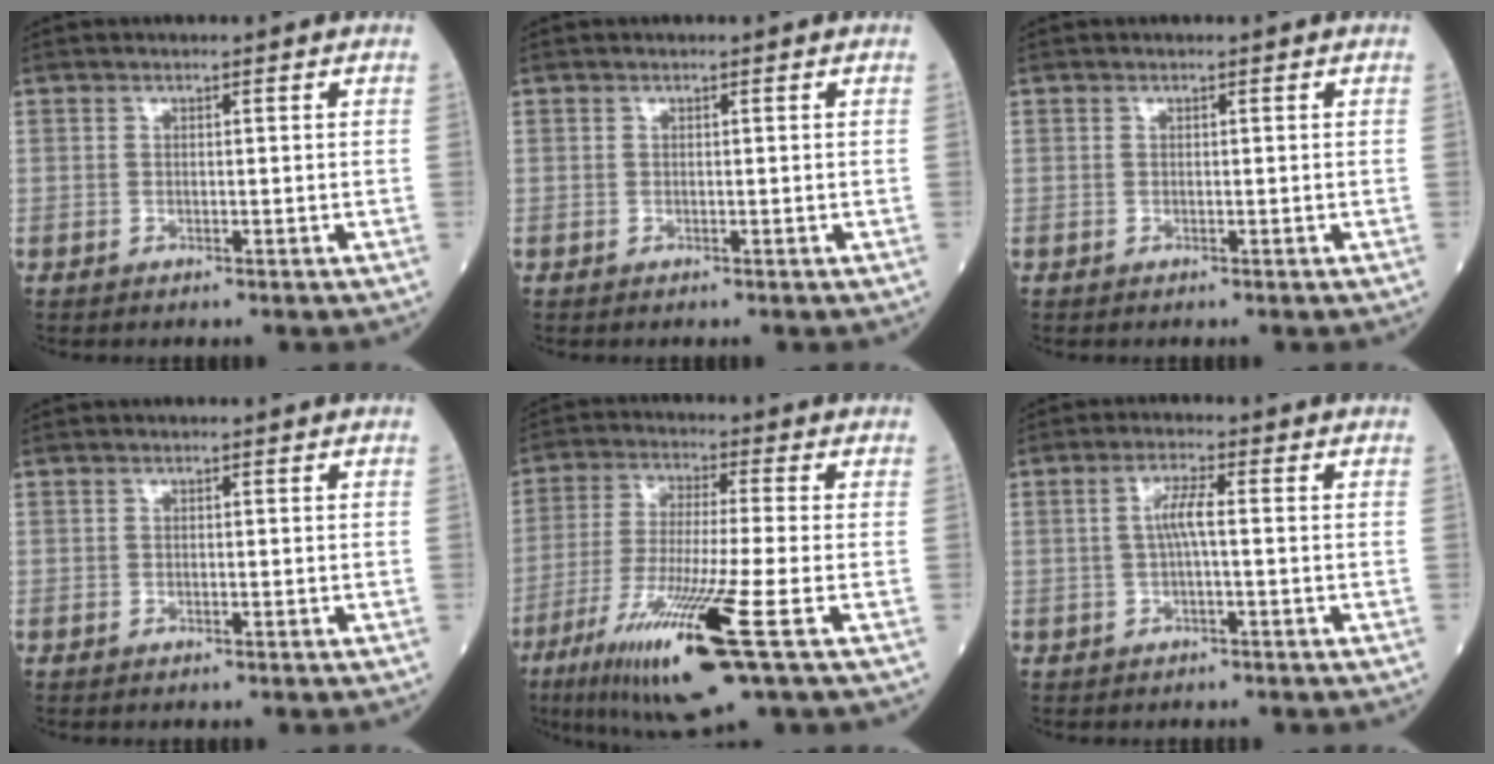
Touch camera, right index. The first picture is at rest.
{"total": 0.0}
{"total": 0.0}
{"total": 0.0}
{"total": 16.2, "force": [-7.3, 0.1, 14.5], "torque": [-0.284, -0.045, -0.133]}
{"total": 3.4, "force": [0.0, 0.1, 3.4], "torque": [-0.067, 0.007, 0.001]}